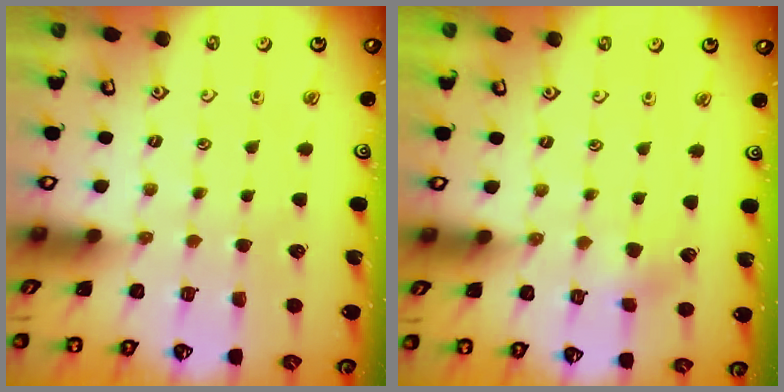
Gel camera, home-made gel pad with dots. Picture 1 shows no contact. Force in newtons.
{"total": 2.5, "press": 2.5, "slide": 0.4}